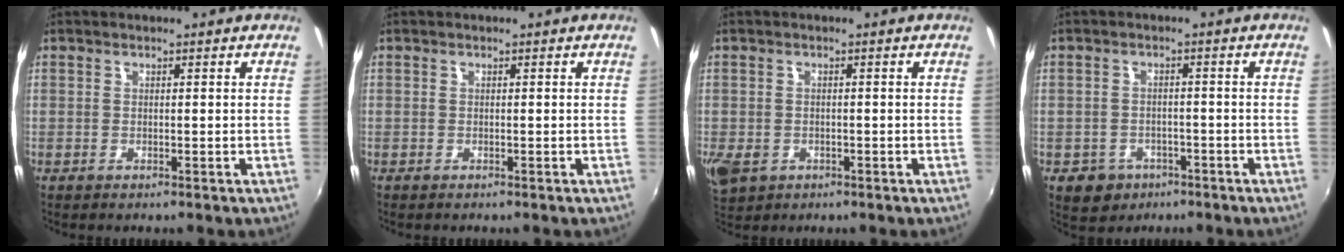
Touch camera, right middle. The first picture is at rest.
{"total": 0.0}
{"total": 7.7, "force": [-2.9, 5.7, 4.4], "torque": [-0.106, -0.024, -0.049]}
{"total": 6.2, "force": [-3.3, 5.0, 1.7], "torque": [-0.051, -0.002, -0.042]}